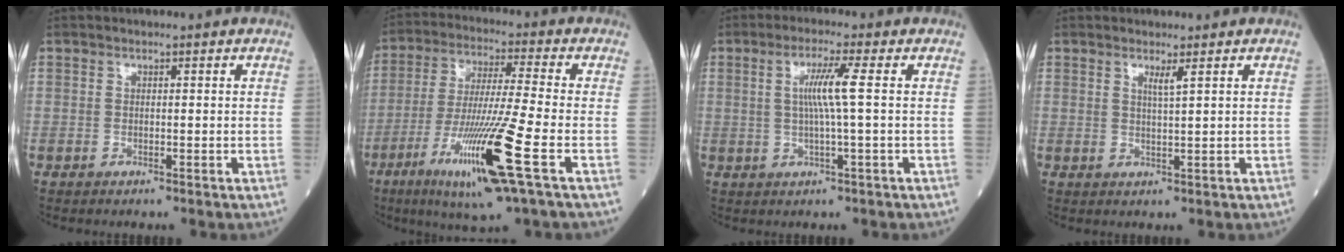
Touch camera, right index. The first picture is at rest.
{"total": 15.5, "force": [-6.3, -0.7, 14.1], "torque": [-0.281, -0.031, -0.116]}
{"total": 5.3, "force": [0.7, -0.9, 5.2], "torque": [-0.101, 0.001, 0.015]}
{"total": 1.7, "force": [1.0, -0.4, 1.3], "torque": [-0.026, -0.009, 0.019]}